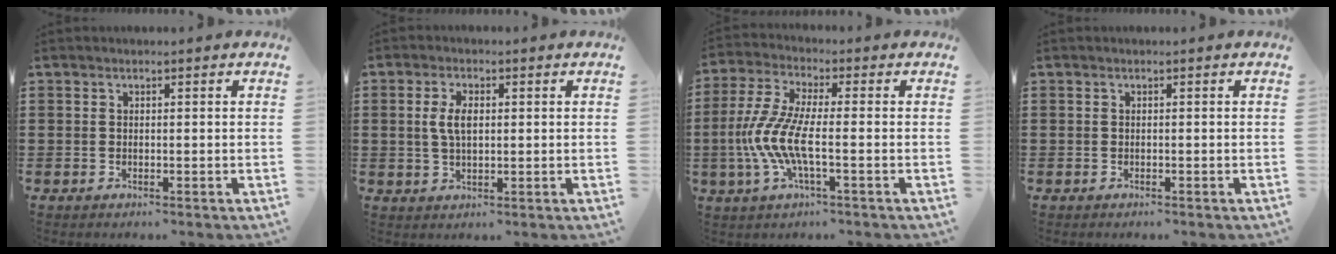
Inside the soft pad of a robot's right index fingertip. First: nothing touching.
{"total": 4.3, "force": [0.6, 2.1, 3.8], "torque": [-0.077, 0.010, 0.008]}
{"total": 8.7, "force": [-2.3, 2.4, 8.1], "torque": [-0.203, -0.020, -0.055]}
{"total": 0.0}